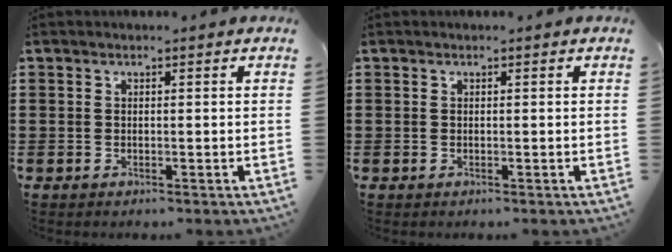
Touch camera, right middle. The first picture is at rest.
{"total": 0.0}